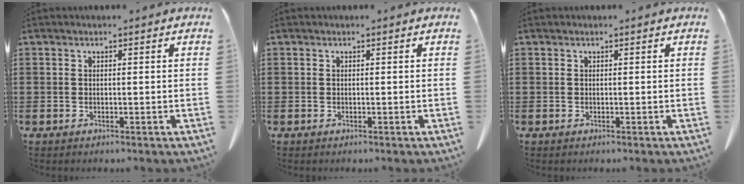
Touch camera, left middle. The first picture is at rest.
{"total": 0.0}
{"total": 0.0}